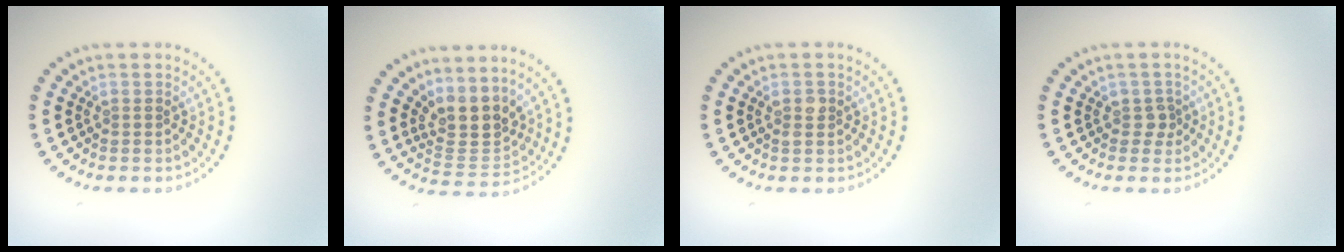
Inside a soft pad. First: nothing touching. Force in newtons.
{"total": 3.8, "press": 3.2, "slide": 2.1}
{"total": 1.2, "press": 1.2, "slide": 0.3}
{"total": 1.2, "press": 1.0, "slide": 0.6}